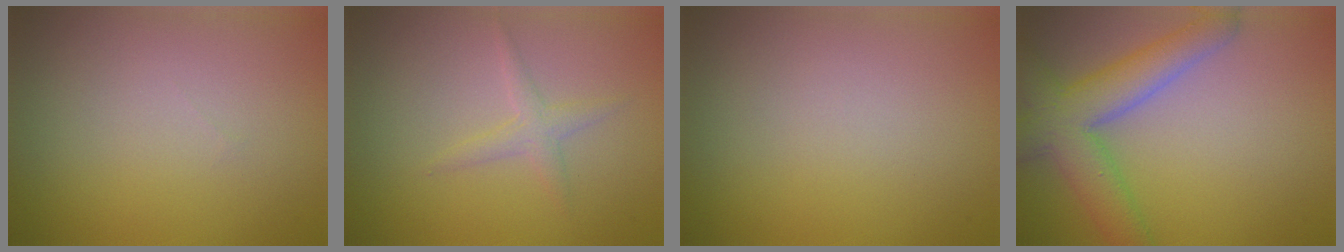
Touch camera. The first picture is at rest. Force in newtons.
{"total": 1.5, "press": 1.5, "slide": 0.1}
{"total": 0.0}
{"total": 6.4, "press": 6.4, "slide": 0.3}